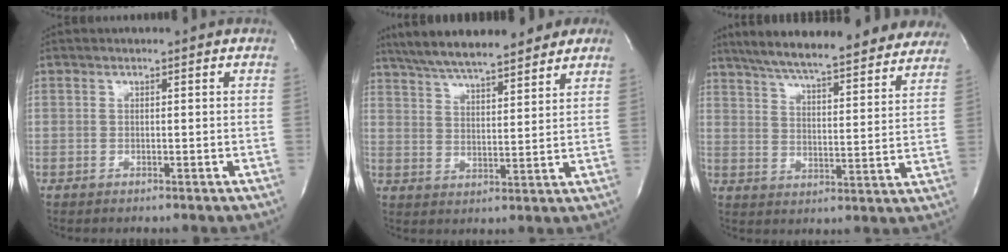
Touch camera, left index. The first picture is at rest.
{"total": 16.1, "force": [13.4, 3.3, 8.3], "torque": [-0.140, 0.024, 0.202]}
{"total": 26.7, "force": [23.3, 4.6, 12.2], "torque": [-0.193, -0.015, 0.298]}